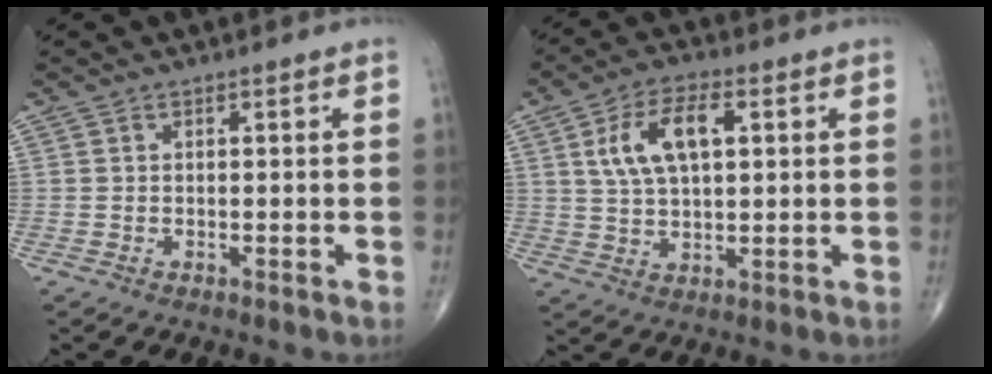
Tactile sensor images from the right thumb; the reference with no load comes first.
{"total": 10.5, "force": [2.9, 5.1, 8.7], "torque": [-0.160, 0.005, 0.054]}